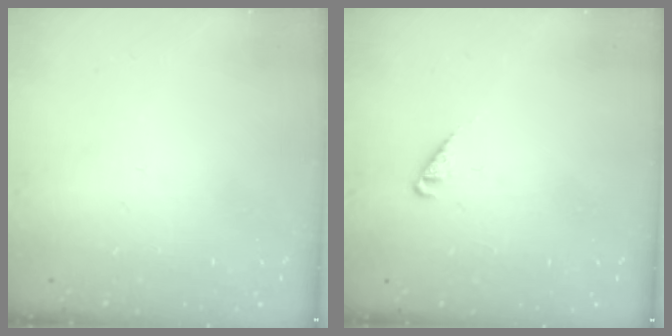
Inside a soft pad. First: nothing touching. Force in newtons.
{"total": 1.8, "press": 1.8, "slide": 0.3}